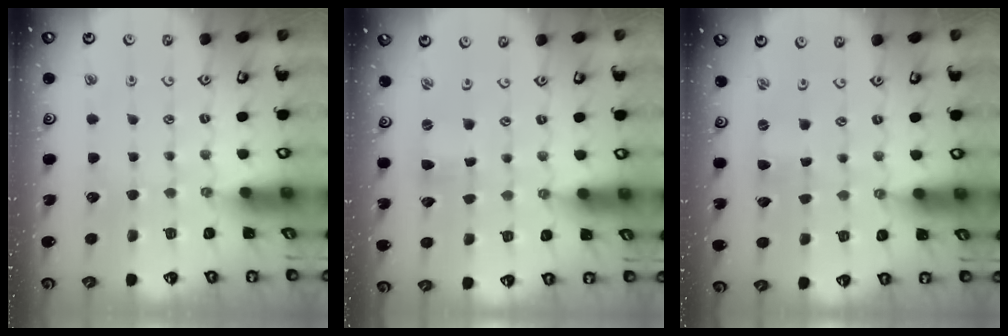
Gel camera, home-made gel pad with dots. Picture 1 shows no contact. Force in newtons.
{"total": 0.0}
{"total": 0.0}